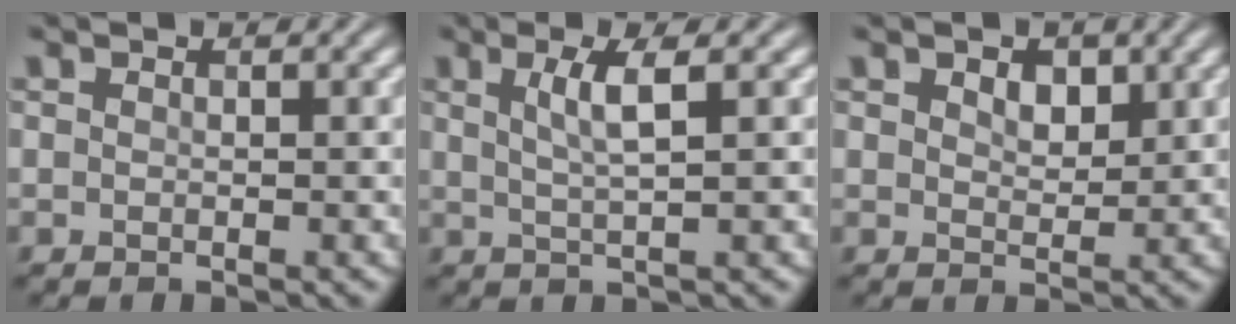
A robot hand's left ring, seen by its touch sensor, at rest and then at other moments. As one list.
[{"total": 3.0, "force": [1.0, 0.6, 2.8], "torque": [-0.048, 0.000, 0.018]}, {"total": 2.1, "force": [1.0, 1.3, 1.3], "torque": [-0.024, -0.001, 0.017]}]